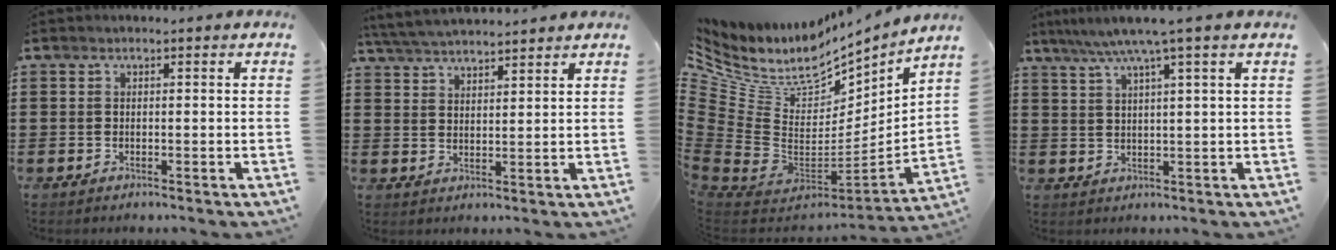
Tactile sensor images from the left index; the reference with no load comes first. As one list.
[{"total": 4.3, "force": [4.2, 0.0, 1.0], "torque": [-0.033, -0.015, 0.076]}, {"total": 9.6, "force": [6.0, 6.0, 4.4], "torque": [-0.142, -0.061, 0.104]}, {"total": 5.2, "force": [3.5, -0.9, 3.7], "torque": [-0.082, -0.010, 0.056]}]